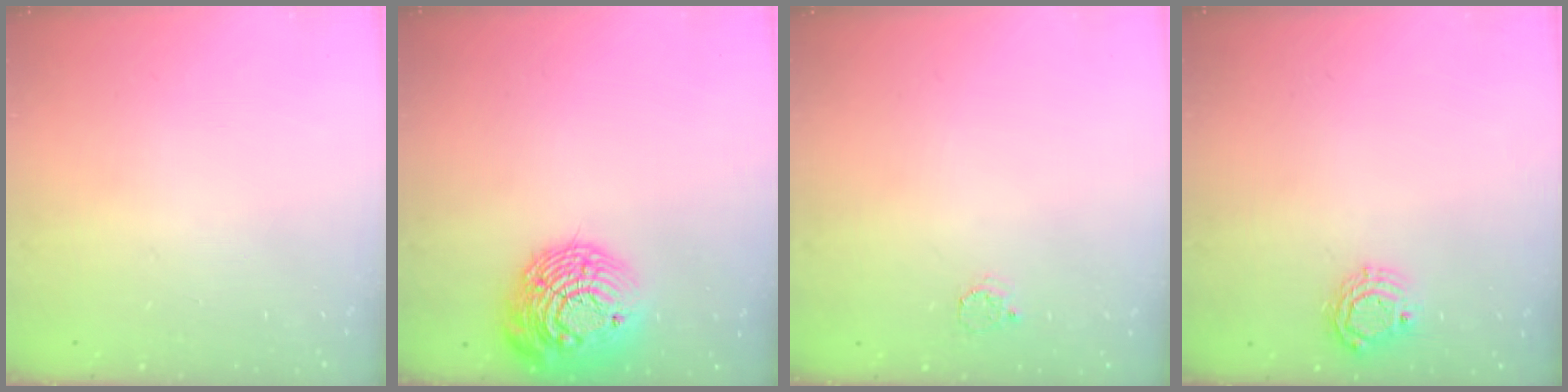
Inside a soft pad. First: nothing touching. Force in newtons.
{"total": 17.0, "press": 16.9, "slide": 1.4}
{"total": 2.5, "press": 2.5, "slide": 0.3}
{"total": 6.3, "press": 6.3, "slide": 0.4}